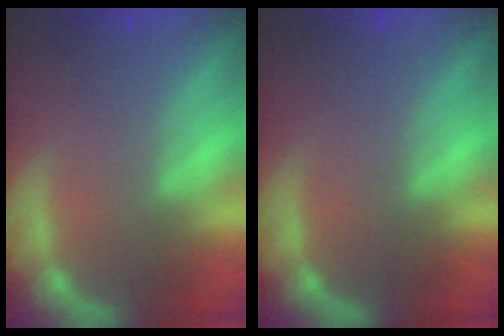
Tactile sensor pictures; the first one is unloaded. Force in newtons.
{"total": 0.0}